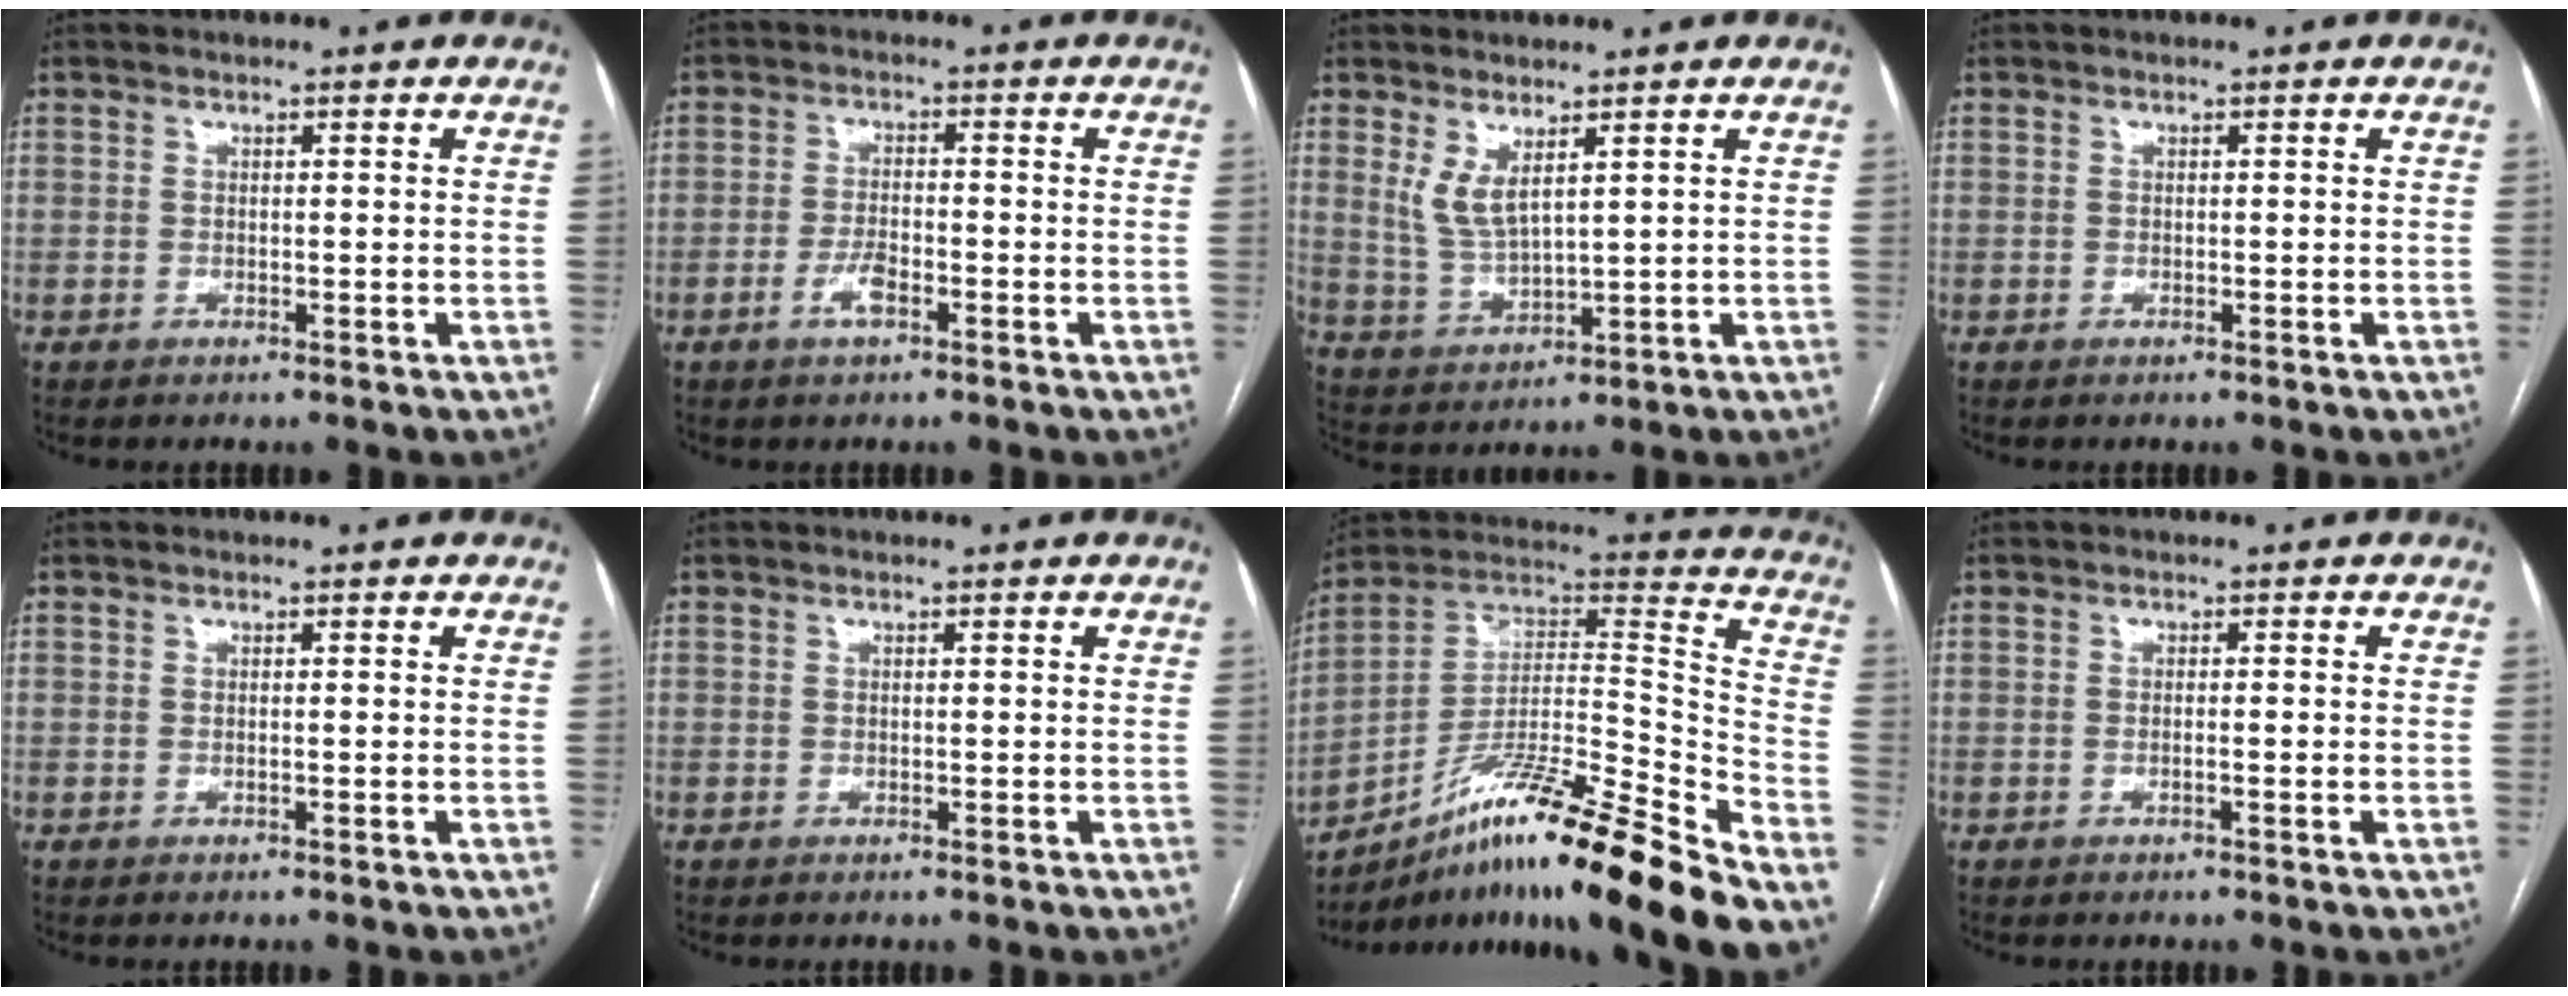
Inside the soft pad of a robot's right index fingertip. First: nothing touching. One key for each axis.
{"total": 3.5, "fx": -1.9, "fy": 1.0, "fz": 2.8, "tx": -0.057, "ty": 0.001, "tz": -0.036}
{"total": 4.8, "fx": 2.6, "fy": 1.5, "fz": 3.8, "tx": -0.086, "ty": -0.012, "tz": 0.063}
{"total": 0.0}
{"total": 0.0}
{"total": 0.0}
{"total": 23.9, "fx": -17.7, "fy": -0.2, "fz": 16.1, "tx": -0.243, "ty": 0.007, "tz": -0.302}
{"total": 1.0, "fx": -0.5, "fy": -0.2, "fz": 0.9, "tx": -0.019, "ty": -0.001, "tz": -0.005}